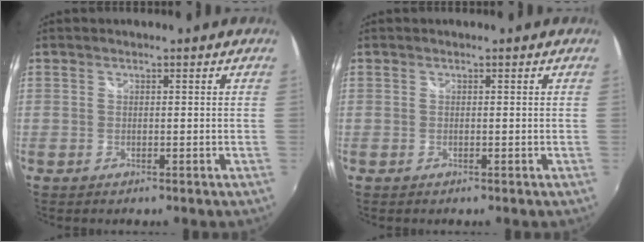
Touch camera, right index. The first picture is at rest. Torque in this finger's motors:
{"motor_torque": [0.00, 0.00, -0.02, 0.00]}